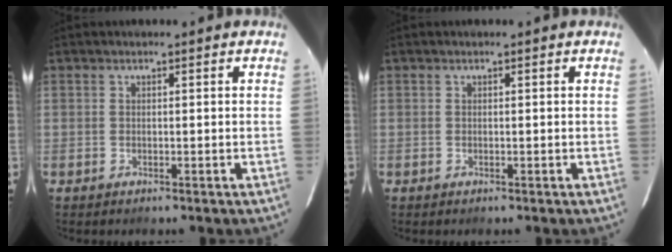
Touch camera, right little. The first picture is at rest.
{"total": 0.0}